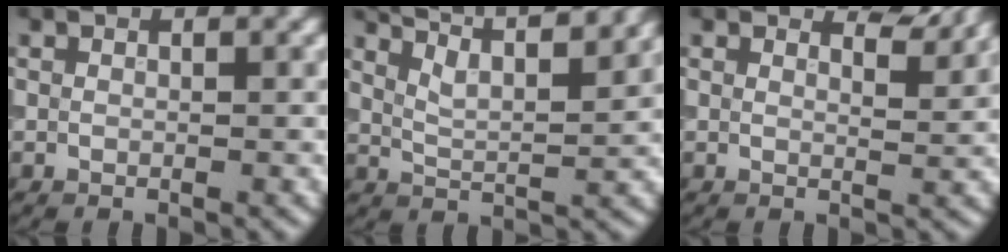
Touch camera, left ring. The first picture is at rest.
{"total": 11.3, "force": [8.5, 3.5, 6.5], "torque": [-0.093, 0.035, 0.095]}
{"total": 2.2, "force": [2.0, 0.3, 0.9], "torque": [-0.013, -0.006, 0.022]}